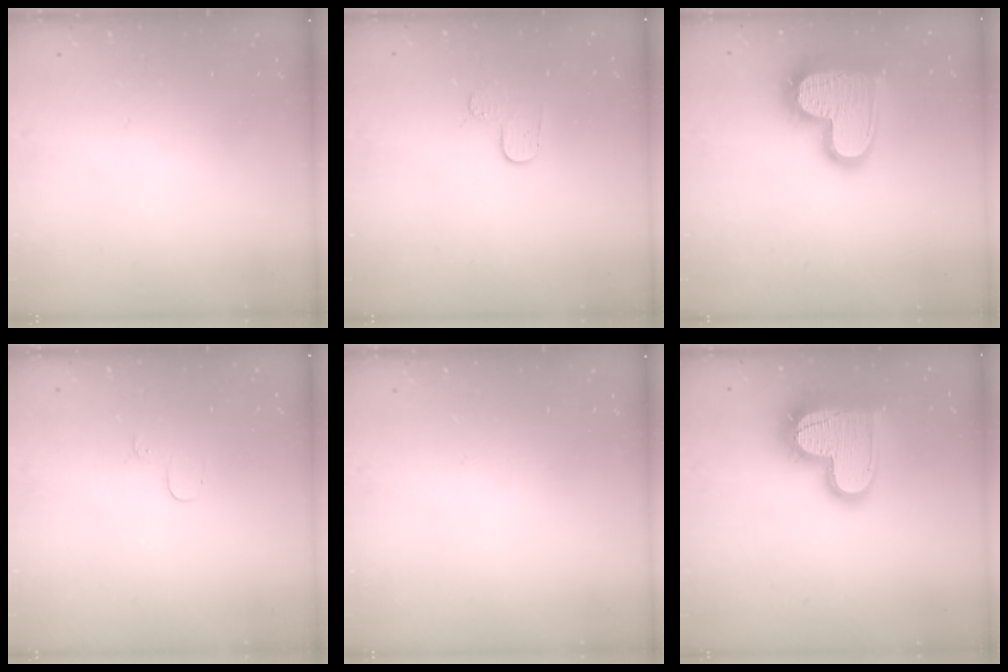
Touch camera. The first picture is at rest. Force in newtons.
{"total": 3.8, "press": 3.8, "slide": 0.4}
{"total": 21.8, "press": 21.7, "slide": 1.6}
{"total": 2.9, "press": 2.9, "slide": 0.3}
{"total": 0.0}
{"total": 18.6, "press": 18.6, "slide": 1.3}